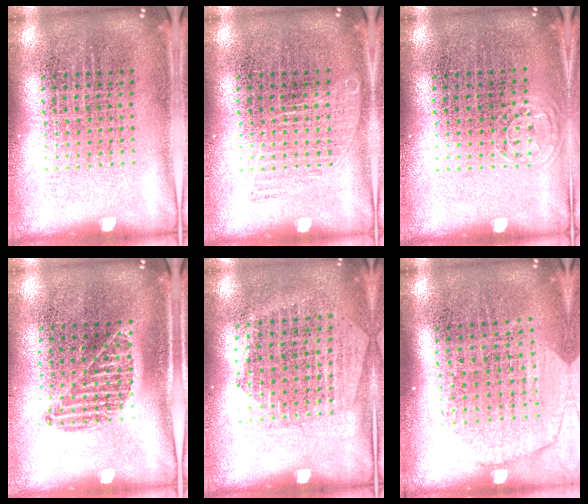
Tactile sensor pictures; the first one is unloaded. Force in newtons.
{"total": 1.0, "press": 1.0, "slide": 0.2}
{"total": 0.7, "press": 0.6, "slide": 0.3}
{"total": 0.9, "press": 0.8, "slide": 0.4}
{"total": 1.3, "press": 1.1, "slide": 0.5}
{"total": 1.9, "press": 1.6, "slide": 1.0}